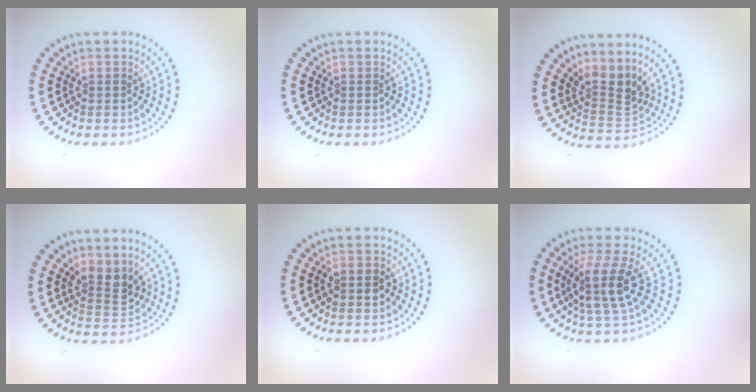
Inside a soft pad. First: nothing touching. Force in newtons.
{"total": 0.0}
{"total": 3.2, "press": 2.2, "slide": 2.4}
{"total": 3.0, "press": 2.6, "slide": 1.5}
{"total": 1.8, "press": 1.8, "slide": 0.2}
{"total": 3.9, "press": 3.1, "slide": 2.4}